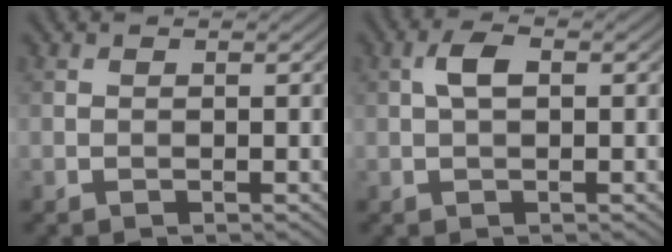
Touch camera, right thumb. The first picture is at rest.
{"total": 2.7, "force": [0.3, 1.3, 2.4], "torque": [-0.049, 0.008, 0.001]}